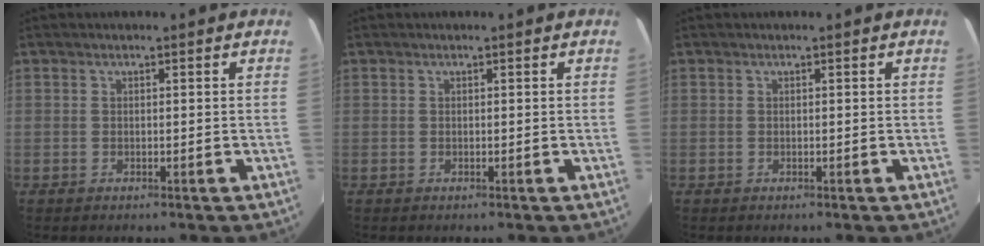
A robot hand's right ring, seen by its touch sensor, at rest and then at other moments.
{"total": 0.0}
{"total": 0.0}